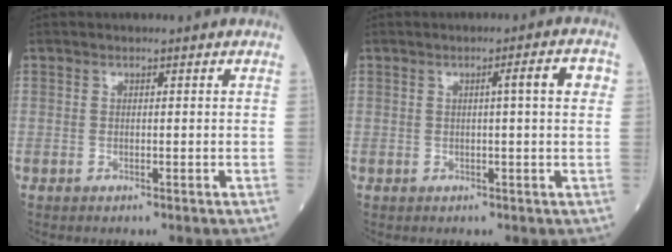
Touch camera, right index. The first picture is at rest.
{"total": 3.9, "force": [0.9, 0.0, 3.8], "torque": [-0.054, 0.011, 0.011]}